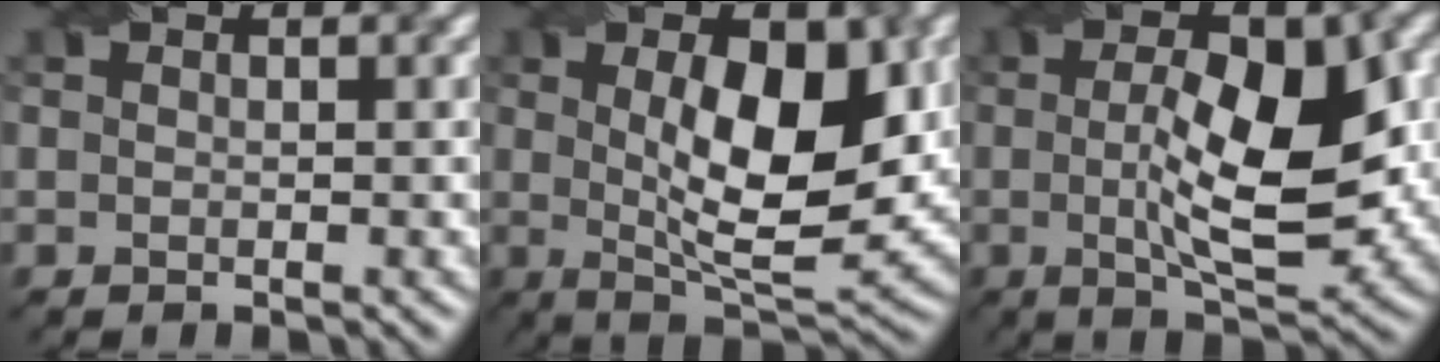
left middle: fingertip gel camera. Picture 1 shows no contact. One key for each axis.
{"total": 10.1, "fx": 1.3, "fy": 4.0, "fz": 9.2, "tx": -0.136, "ty": -0.001, "tz": 0.025}
{"total": 9.8, "fx": 0.1, "fy": 3.4, "fz": 9.2, "tx": -0.140, "ty": 0.003, "tz": 0.003}